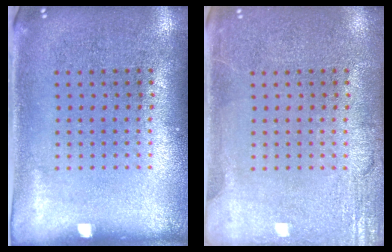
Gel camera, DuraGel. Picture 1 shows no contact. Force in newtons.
{"total": 2.7, "press": 2.7, "slide": 0.3}